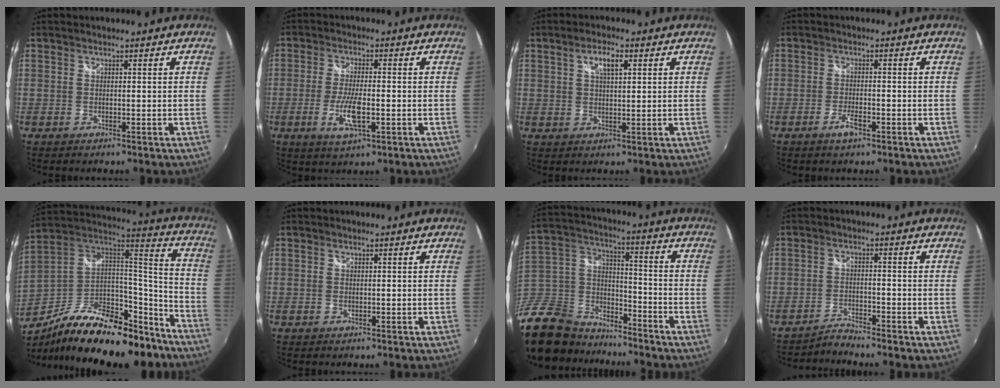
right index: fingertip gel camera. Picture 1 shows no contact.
{"total": 7.0, "force": [-2.1, 1.8, 6.4], "torque": [-0.132, -0.008, -0.040]}
{"total": 4.1, "force": [1.6, 1.5, 3.4], "torque": [-0.059, 0.008, 0.028]}
{"total": 3.0, "force": [-1.9, 0.7, 2.3], "torque": [-0.054, -0.001, -0.037]}
{"total": 29.7, "force": [-20.5, 13.0, 17.2], "torque": [-0.292, 0.019, -0.303]}
{"total": 0.0}
{"total": 23.9, "force": [-17.6, 12.7, 10.0], "torque": [-0.263, 0.017, -0.299]}
{"total": 3.1, "force": [-3.1, -0.3, 0.1], "torque": [-0.013, -0.001, -0.063]}